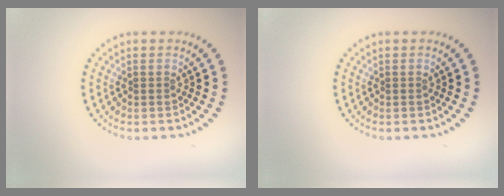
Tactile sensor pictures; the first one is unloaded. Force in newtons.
{"total": 0.0}